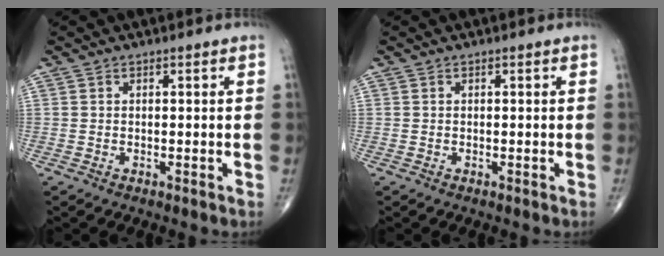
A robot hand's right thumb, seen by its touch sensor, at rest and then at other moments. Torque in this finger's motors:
{"motor_torque": [-0.23, 0.00, -0.07, -0.09, 0.00]}